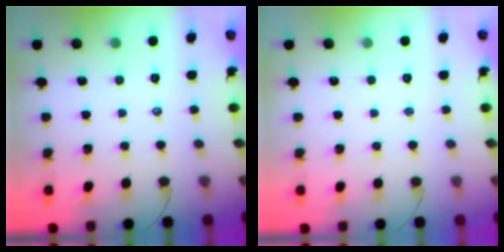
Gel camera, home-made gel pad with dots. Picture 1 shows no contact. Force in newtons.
{"total": 0.0}